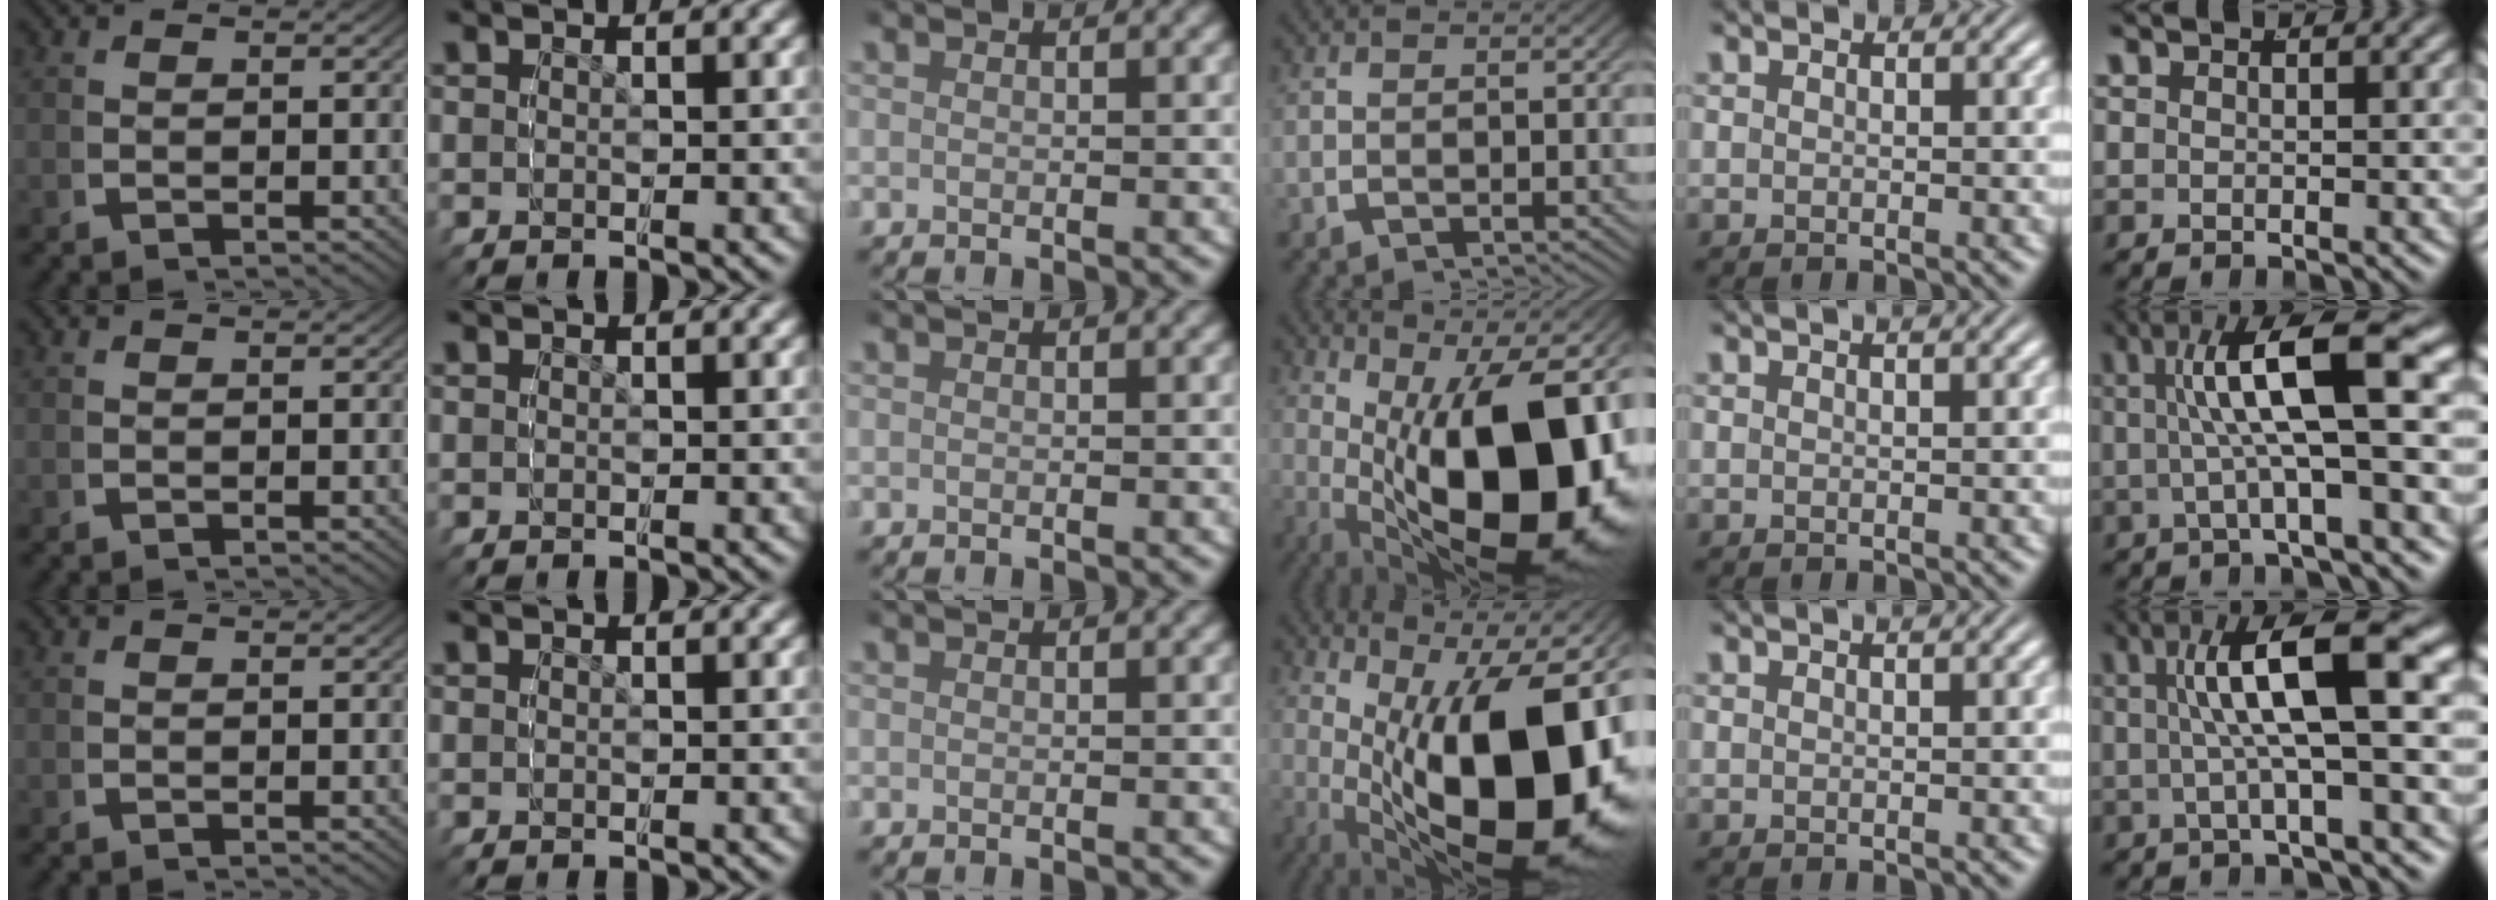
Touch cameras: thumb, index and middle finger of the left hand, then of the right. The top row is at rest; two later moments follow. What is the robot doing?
{"motion": "grasp_and_lifting", "object": "bottle"}